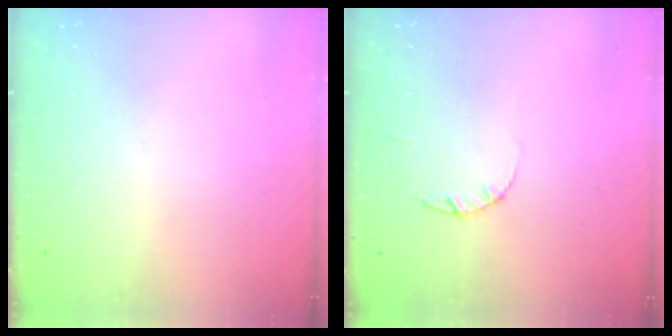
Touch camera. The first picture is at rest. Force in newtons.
{"total": 1.7, "press": 1.7, "slide": 0.3}